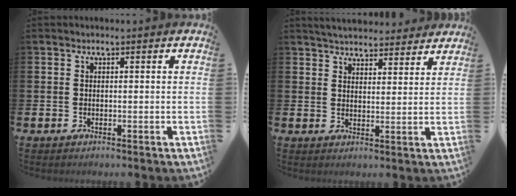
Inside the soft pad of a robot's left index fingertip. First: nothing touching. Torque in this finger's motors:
{"motor_torque": [0.77, -1.37, 0.48, 0.04]}